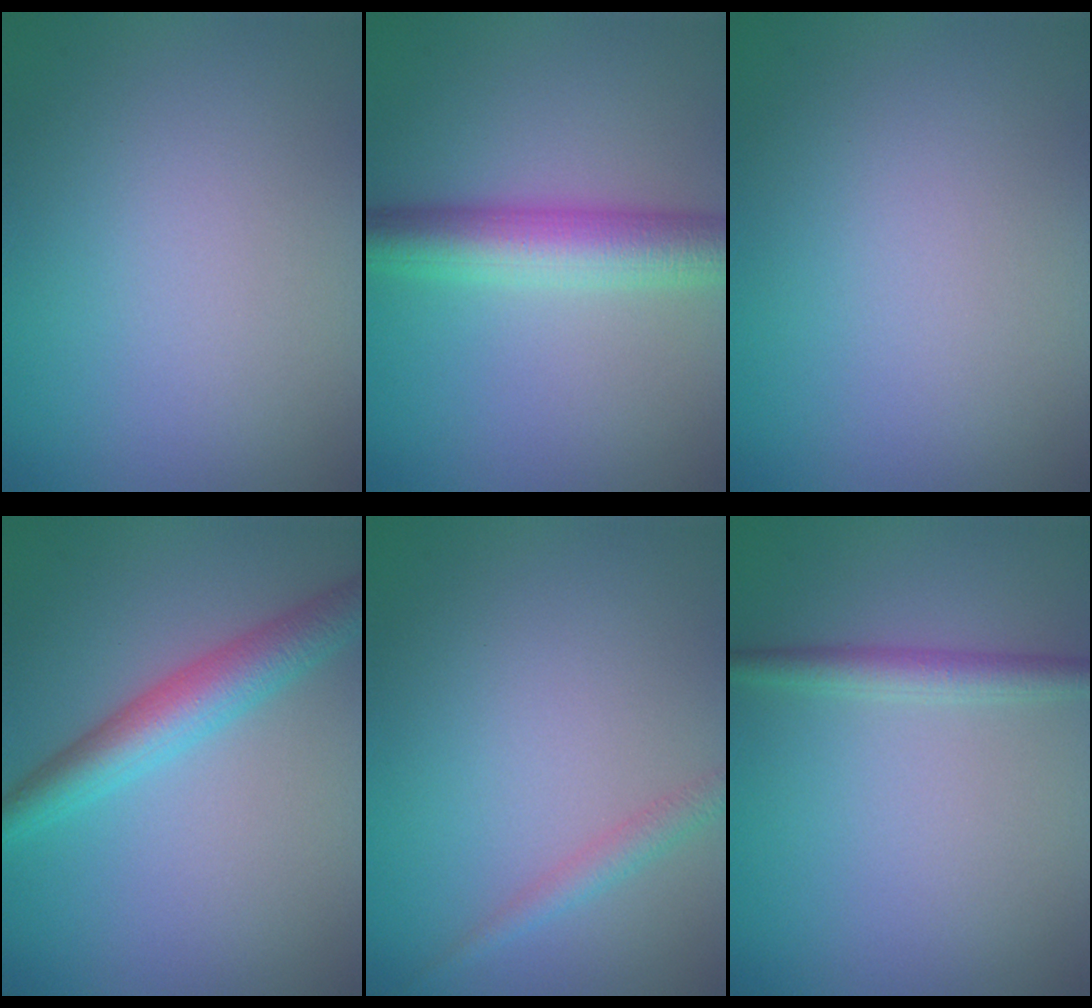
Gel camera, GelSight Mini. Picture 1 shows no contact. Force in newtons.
{"total": 6.0, "press": 6.0, "slide": 0.1}
{"total": 0.0}
{"total": 4.5, "press": 4.5, "slide": 0.1}
{"total": 1.5, "press": 1.5, "slide": 0.0}
{"total": 2.1, "press": 2.1, "slide": 0.0}